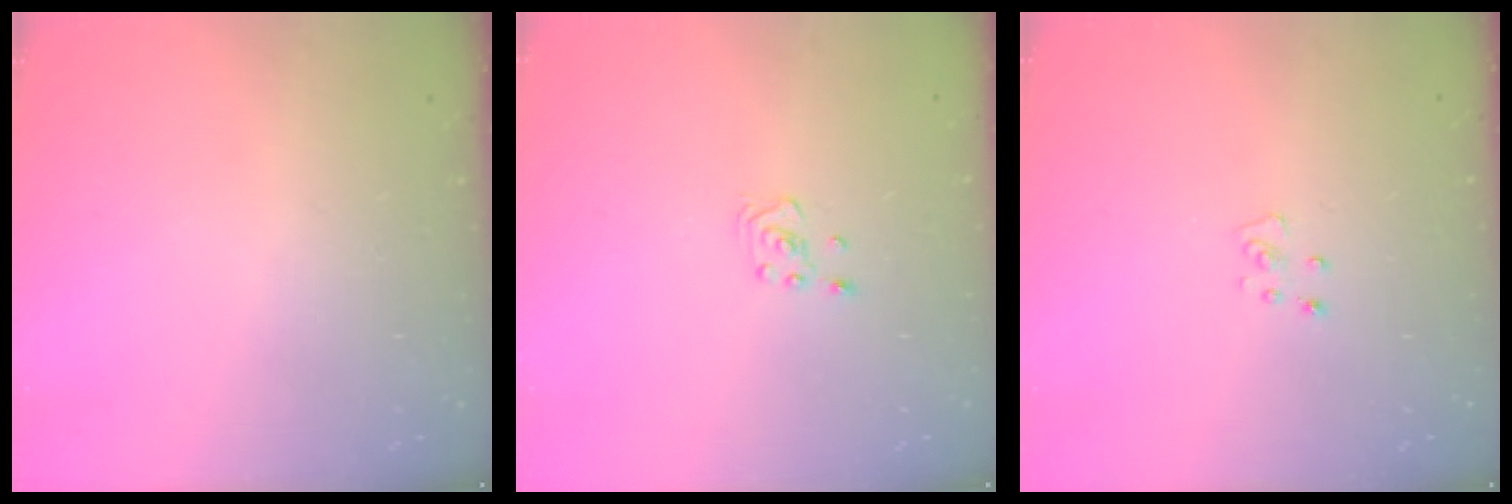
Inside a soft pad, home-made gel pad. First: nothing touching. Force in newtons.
{"total": 2.8, "press": 2.6, "slide": 1.0}
{"total": 2.8, "press": 2.8, "slide": 0.2}